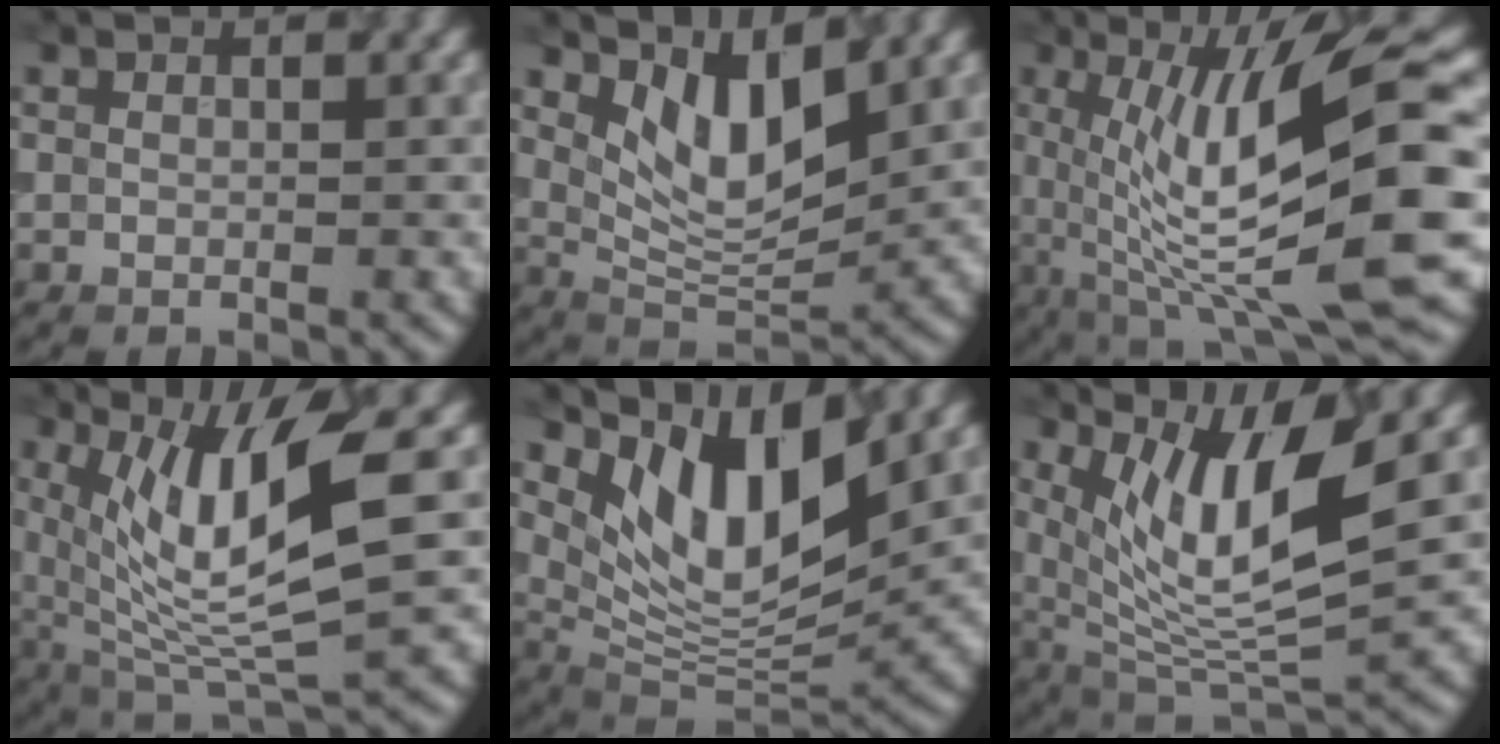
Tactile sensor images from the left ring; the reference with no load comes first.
{"total": 5.7, "force": [2.6, 2.5, 4.4], "torque": [-0.084, -0.015, 0.051]}
{"total": 13.4, "force": [0.2, 3.1, 13.0], "torque": [-0.204, 0.003, 0.009]}
{"total": 9.5, "force": [2.1, 2.6, 8.9], "torque": [-0.164, -0.015, 0.047]}
{"total": 9.7, "force": [5.1, 3.7, 7.4], "torque": [-0.123, -0.016, 0.098]}
{"total": 9.4, "force": [3.2, 3.0, 8.4], "torque": [-0.155, -0.013, 0.063]}